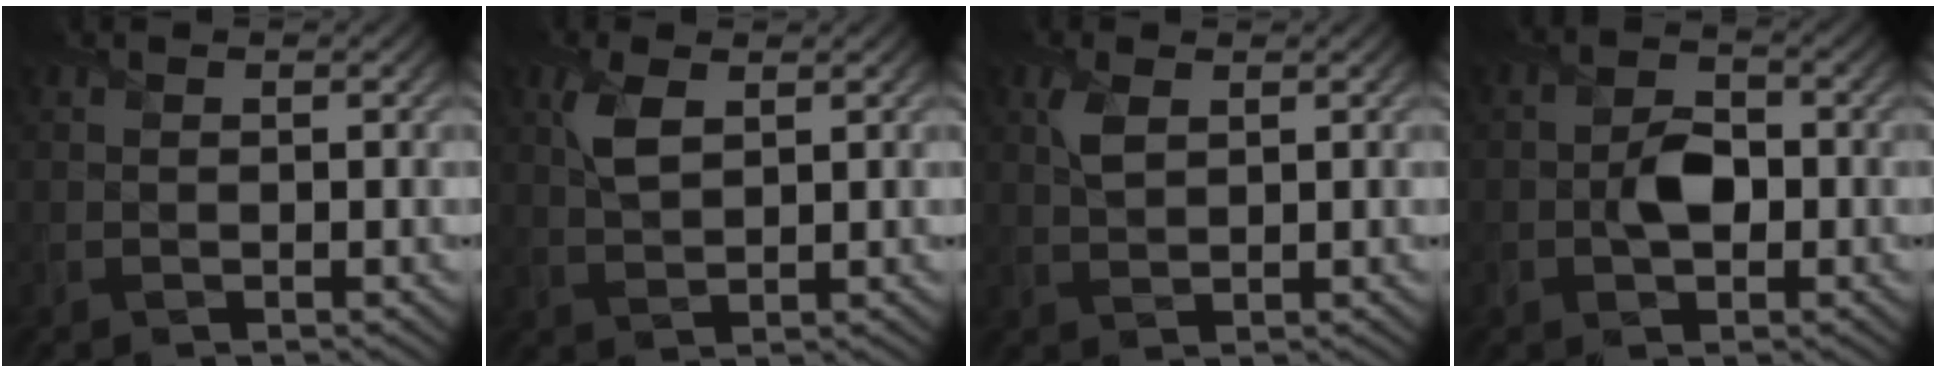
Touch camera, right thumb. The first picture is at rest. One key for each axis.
{"total": 3.5, "fx": 1.5, "fy": 1.6, "fz": 2.8, "tx": -0.069, "ty": 0.002, "tz": 0.034}
{"total": 2.4, "fx": 1.1, "fy": 1.1, "fz": 1.8, "tx": -0.049, "ty": 0.001, "tz": 0.024}
{"total": 3.7, "fx": -0.8, "fy": 2.5, "fz": 2.6, "tx": -0.049, "ty": 0.001, "tz": -0.016}